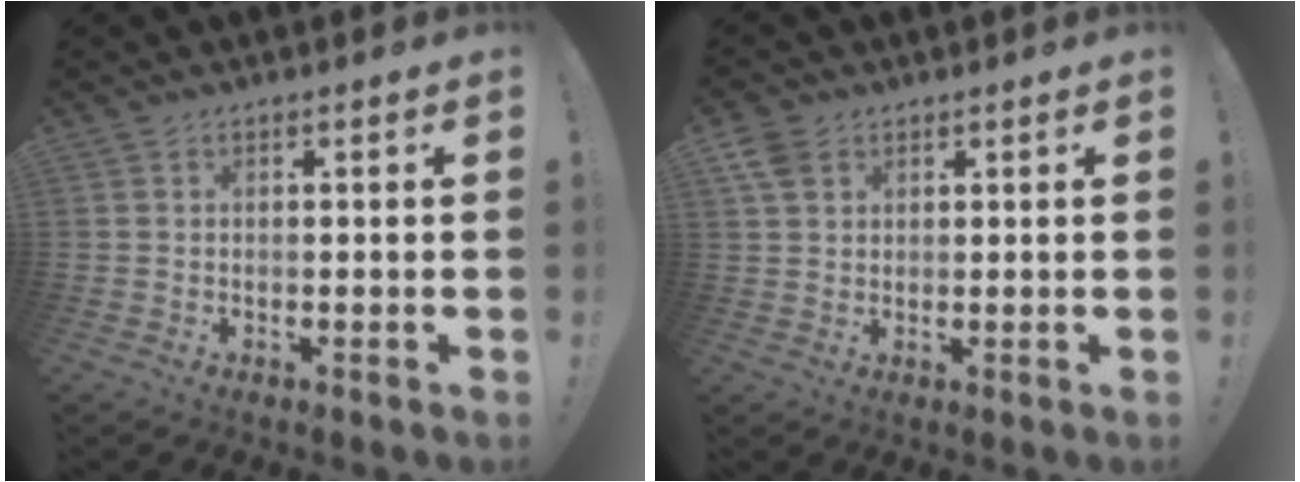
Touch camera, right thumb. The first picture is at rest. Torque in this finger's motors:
{"motor_torque": [0.26, -0.11, 0.31, 0.22, -0.01]}